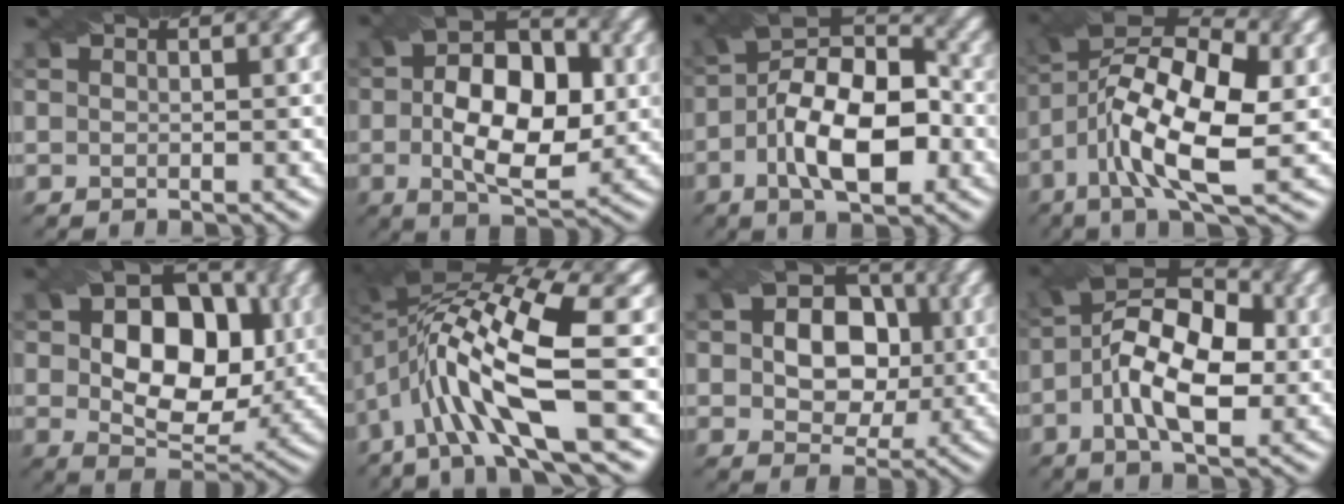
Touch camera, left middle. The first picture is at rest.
{"total": 10.1, "force": [0.2, 5.7, 8.4], "torque": [-0.137, 0.005, -0.002]}
{"total": 10.0, "force": [-2.1, 4.8, 8.5], "torque": [-0.145, 0.013, -0.040]}
{"total": 12.0, "force": [-1.9, 4.6, 10.9], "torque": [-0.205, 0.016, -0.039]}
{"total": 12.0, "force": [1.2, 8.0, 8.8], "torque": [-0.129, 0.002, 0.017]}
{"total": 12.8, "force": [-1.2, 3.8, 12.2], "torque": [-0.237, 0.011, -0.024]}
{"total": 8.0, "force": [0.7, 6.0, 5.3], "torque": [-0.070, 0.008, 0.005]}
{"total": 9.6, "force": [-0.9, 4.8, 8.3], "torque": [-0.140, 0.022, -0.022]}